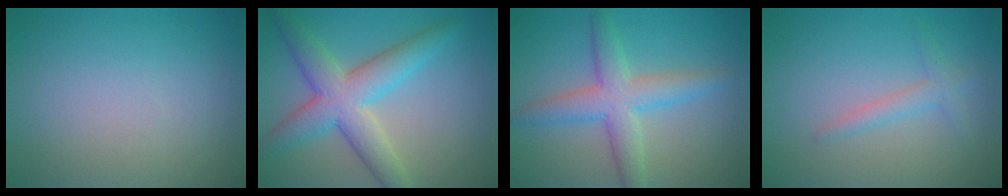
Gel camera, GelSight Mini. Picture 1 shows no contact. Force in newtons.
{"total": 6.8, "press": 6.8, "slide": 0.3}
{"total": 5.1, "press": 5.1, "slide": 0.2}
{"total": 1.7, "press": 1.7, "slide": 0.1}